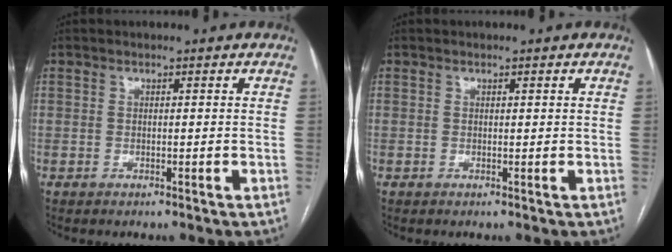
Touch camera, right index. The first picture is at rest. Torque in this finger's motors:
{"motor_torque": [-0.19, -0.01, 0.03, 0.01]}